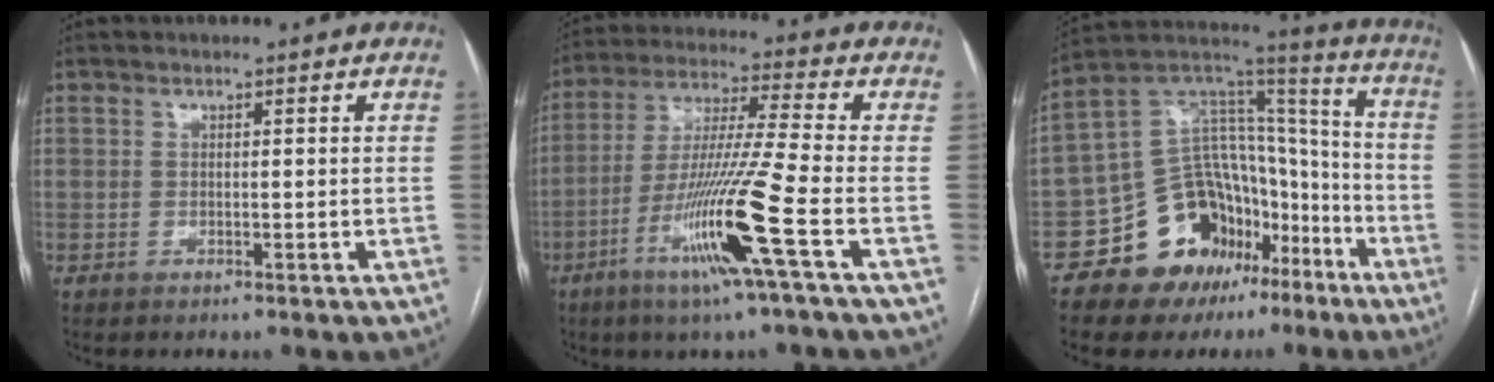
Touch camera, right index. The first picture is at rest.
{"total": 14.7, "force": [-5.9, -1.8, 13.3], "torque": [-0.265, -0.021, -0.115]}
{"total": 18.2, "force": [-10.2, 11.9, 9.2], "torque": [-0.135, 0.081, -0.158]}